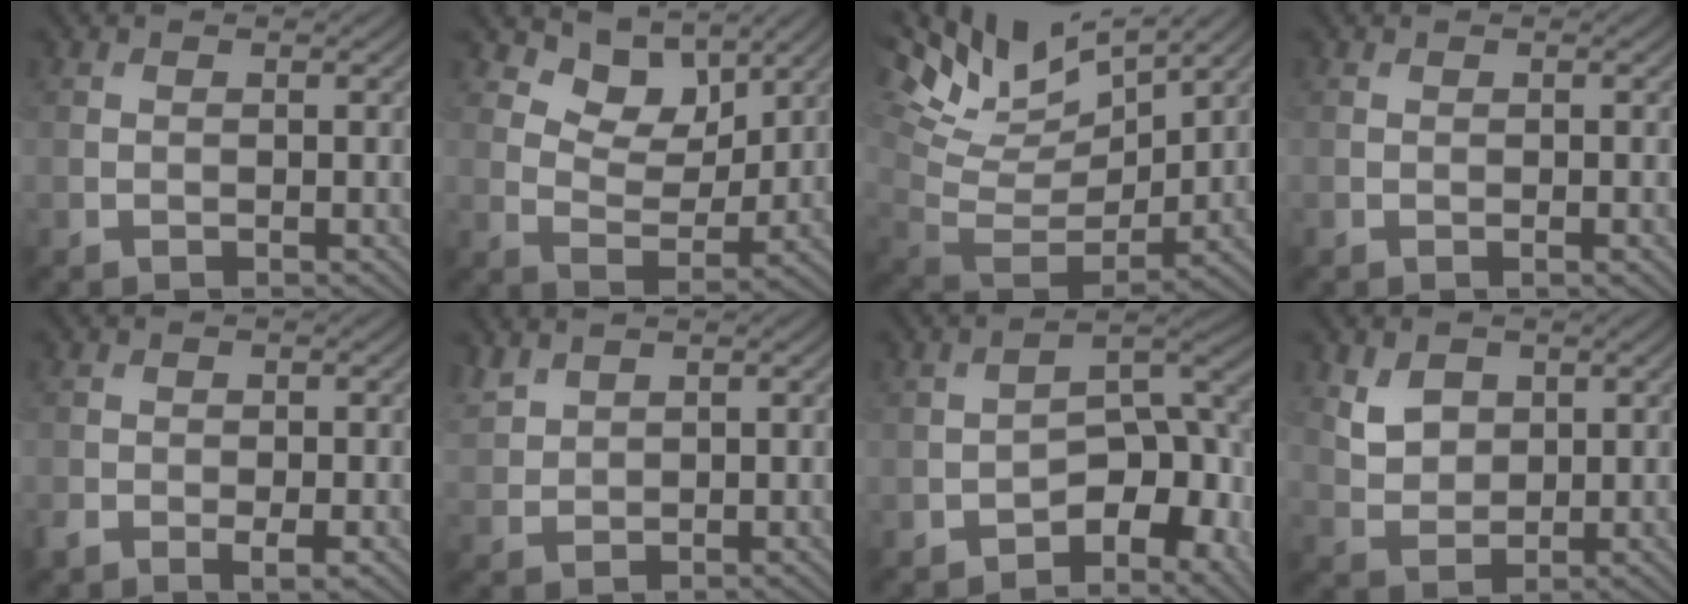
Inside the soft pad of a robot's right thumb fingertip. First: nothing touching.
{"total": 7.0, "force": [4.7, 3.9, 3.5], "torque": [-0.067, -0.013, 0.080]}
{"total": 12.7, "force": [8.5, 4.9, 8.1], "torque": [-0.204, 0.012, 0.153]}
{"total": 0.6, "force": [-0.2, 0.2, 0.5], "torque": [-0.007, -0.004, -0.002]}
{"total": 3.2, "force": [-1.8, 1.6, 2.1], "torque": [-0.041, -0.010, -0.031]}
{"total": 2.6, "force": [2.1, 1.1, 1.1], "torque": [-0.033, 0.006, 0.053]}
{"total": 7.4, "force": [-3.9, 3.5, 5.1], "torque": [-0.057, 0.006, -0.072]}
{"total": 4.0, "force": [1.8, 2.9, 2.0], "torque": [-0.053, -0.006, 0.038]}